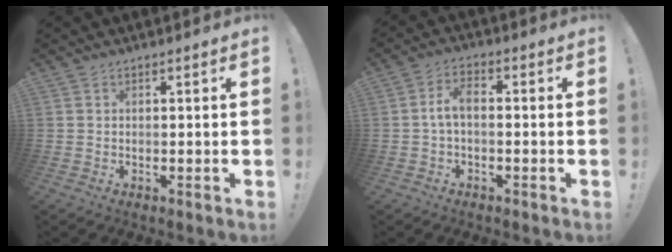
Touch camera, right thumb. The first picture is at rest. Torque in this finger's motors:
{"motor_torque": [0.82, 0.99, 0.71, -0.22, 0.03]}